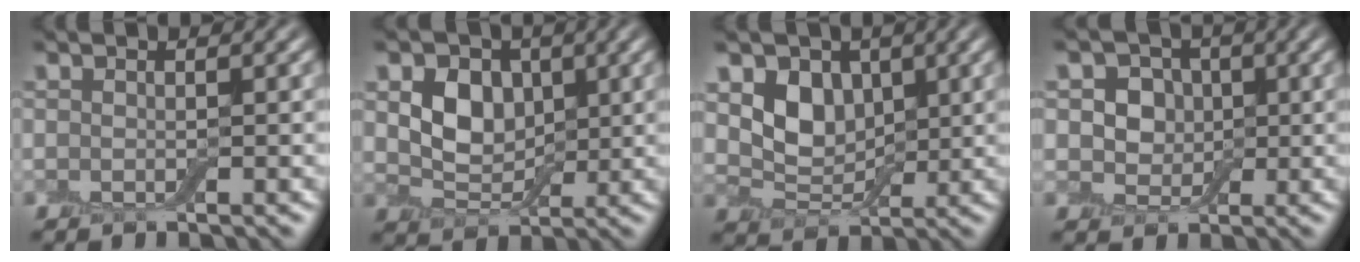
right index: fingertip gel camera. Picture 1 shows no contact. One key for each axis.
{"total": 4.7, "fx": 1.2, "fy": 3.6, "fz": 2.8, "tx": -0.057, "ty": -0.004, "tz": 0.014}
{"total": 4.3, "fx": 1.3, "fy": 3.3, "fz": 2.5, "tx": -0.051, "ty": -0.008, "tz": 0.018}
{"total": 4.5, "fx": 1.1, "fy": 3.8, "fz": 2.2, "tx": -0.032, "ty": 0.006, "tz": 0.002}